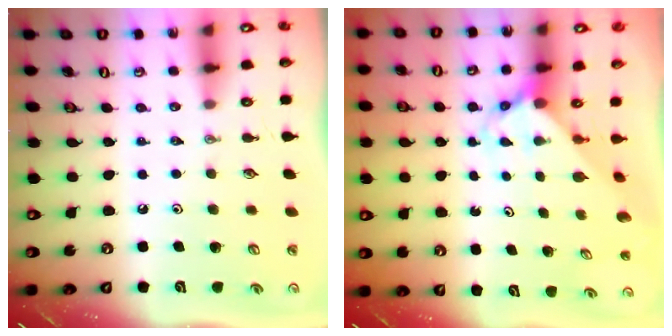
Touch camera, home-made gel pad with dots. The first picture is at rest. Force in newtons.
{"total": 3.3, "press": 3.3, "slide": 0.3}